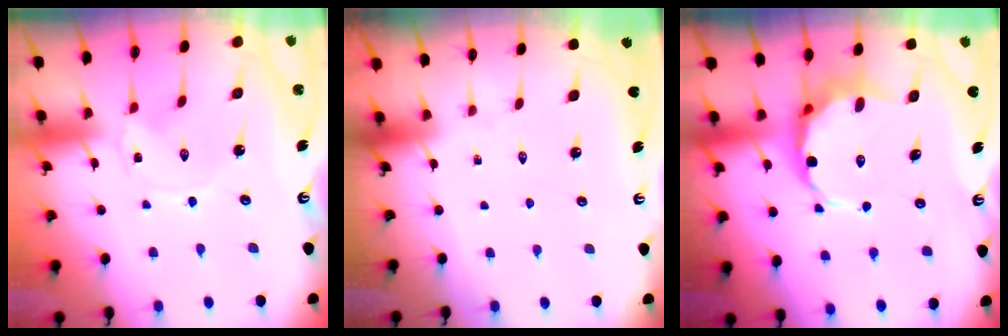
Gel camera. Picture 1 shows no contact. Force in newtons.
{"total": 0.0}
{"total": 8.6, "press": 8.4, "slide": 2.1}